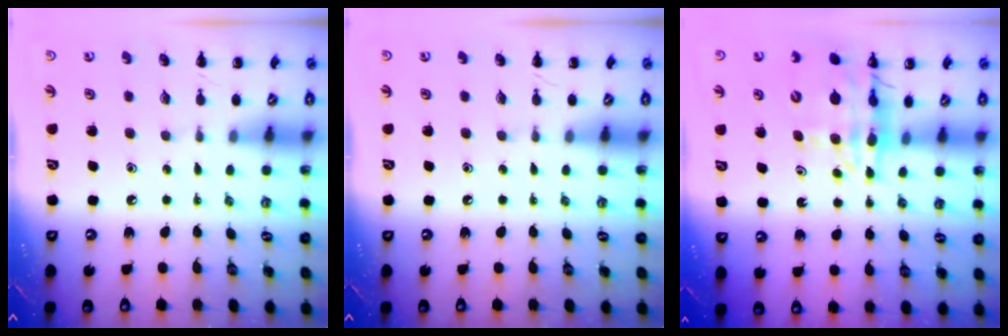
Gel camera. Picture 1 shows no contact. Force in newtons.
{"total": 0.0}
{"total": 15.5, "press": 15.0, "slide": 3.8}